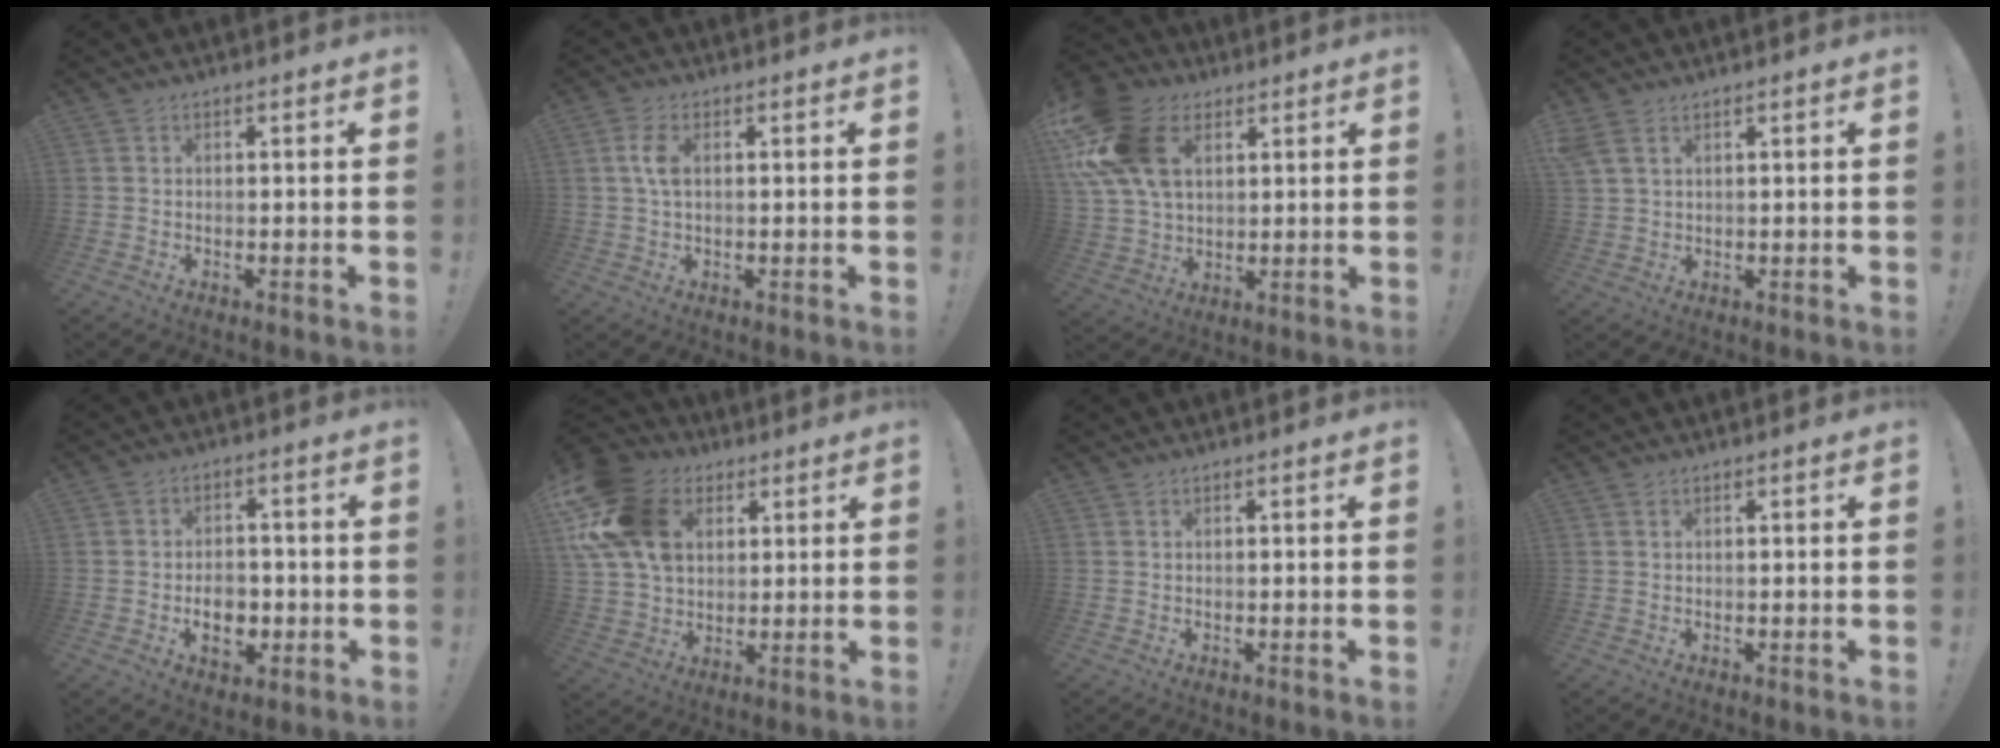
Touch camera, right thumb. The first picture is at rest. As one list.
[{"total": 4.7, "force": [0.8, 2.4, 4.0], "torque": [-0.072, 0.000, 0.008]}, {"total": 20.0, "force": [7.6, 13.2, 13.0], "torque": [-0.266, -0.019, 0.143]}, {"total": 4.0, "force": [2.3, 1.9, 2.6], "torque": [-0.060, -0.001, 0.049]}, {"total": 8.1, "force": [-2.4, 5.6, 5.3], "torque": [-0.075, 0.008, -0.041]}, {"total": 20.0, "force": [7.2, 14.5, 11.8], "torque": [-0.220, -0.014, 0.139]}, {"total": 0.0}, {"total": 0.0}]